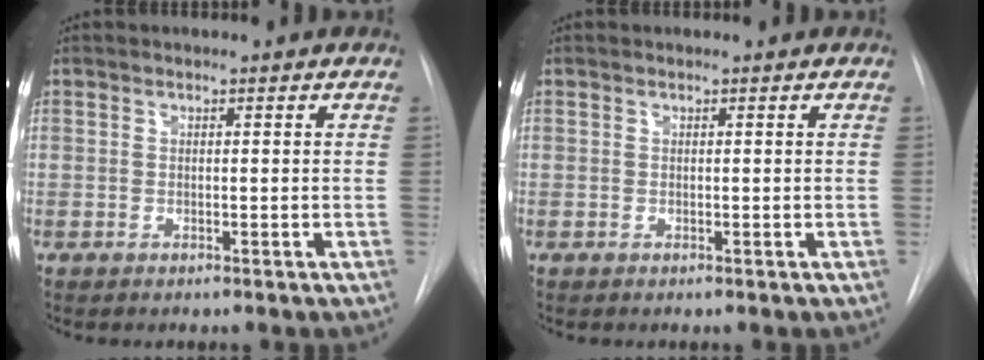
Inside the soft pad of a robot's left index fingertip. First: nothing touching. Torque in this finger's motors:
{"motor_torque": [0.01, 0.01, 0.00, 0.00]}